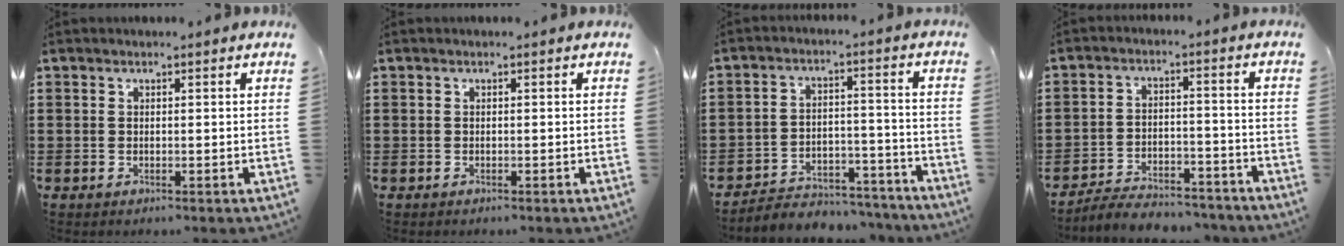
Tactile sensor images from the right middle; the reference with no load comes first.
{"total": 0.0}
{"total": 4.9, "force": [-4.8, 1.1, 0.5], "torque": [-0.009, 0.014, -0.099]}
{"total": 5.4, "force": [-5.3, 0.9, 1.1], "torque": [-0.023, 0.008, -0.105]}